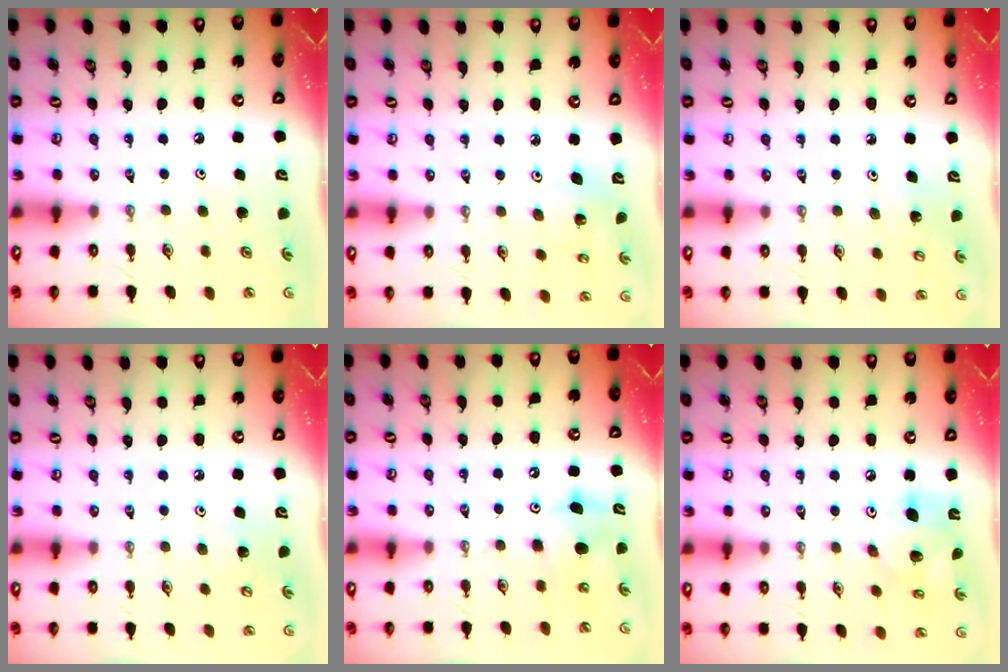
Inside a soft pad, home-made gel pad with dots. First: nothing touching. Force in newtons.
{"total": 3.1, "press": 3.1, "slide": 0.1}
{"total": 4.4, "press": 4.3, "slide": 0.8}
{"total": 3.8, "press": 3.8, "slide": 0.4}
{"total": 8.8, "press": 8.7, "slide": 1.3}
{"total": 12.4, "press": 12.2, "slide": 2.2}